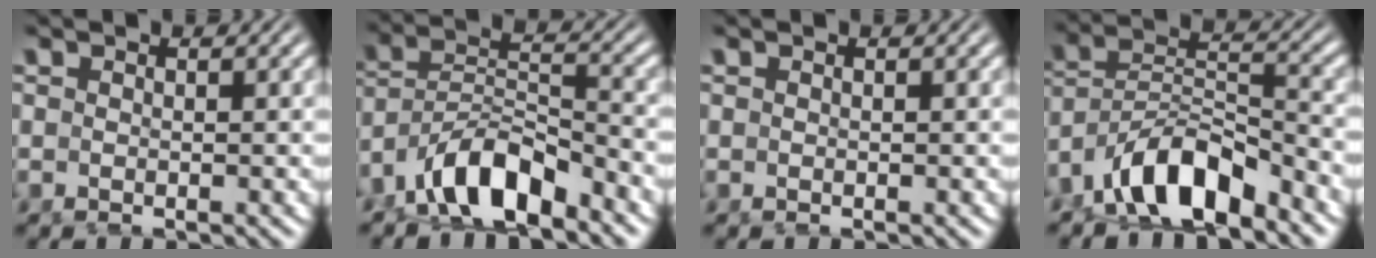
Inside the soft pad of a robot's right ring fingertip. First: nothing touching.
{"total": 7.0, "force": [-3.8, 4.0, 4.4], "torque": [-0.090, -0.029, -0.051]}
{"total": 0.0}
{"total": 7.8, "force": [-4.1, 4.6, 4.8], "torque": [-0.096, -0.031, -0.057]}